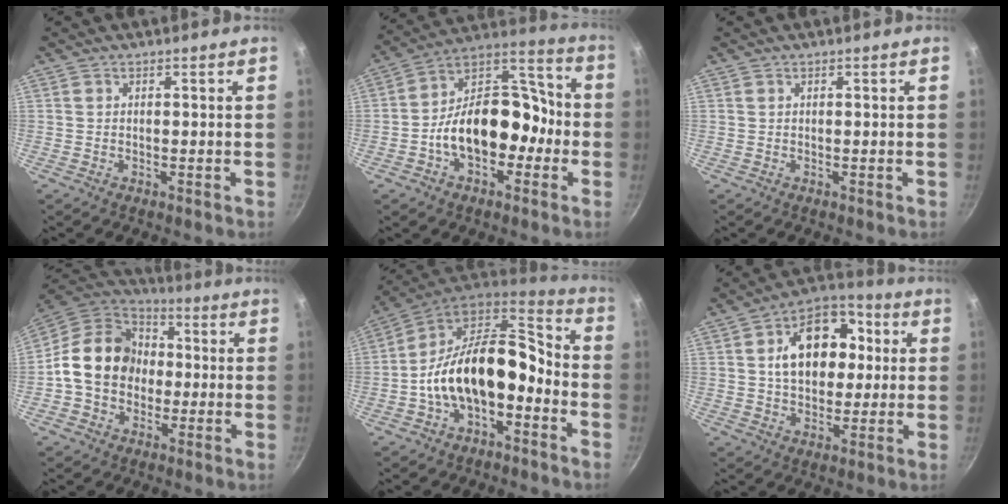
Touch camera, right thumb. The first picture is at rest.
{"total": 18.5, "force": [-4.4, 12.3, 13.1], "torque": [-0.153, 0.074, -0.078]}
{"total": 0.0}
{"total": 16.6, "force": [-0.4, 13.5, 9.6], "torque": [-0.132, 0.040, -0.021]}
{"total": 18.5, "force": [-4.4, 10.8, 14.3], "torque": [-0.217, 0.068, -0.084]}
{"total": 17.1, "force": [3.0, 12.0, 11.8], "torque": [-0.143, 0.022, 0.035]}